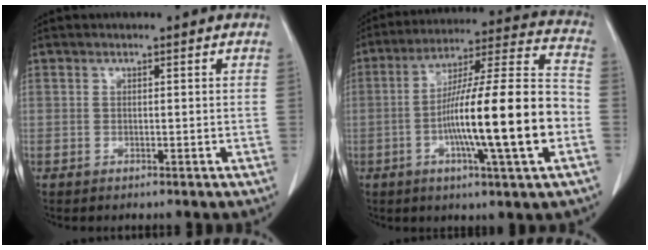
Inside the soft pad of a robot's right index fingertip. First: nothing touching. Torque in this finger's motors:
{"motor_torque": [1.88, -0.25, 1.05, 0.21]}